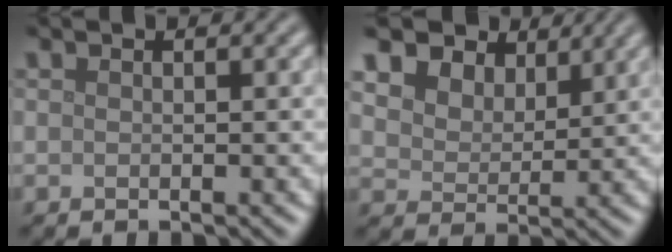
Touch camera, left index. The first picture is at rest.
{"total": 8.6, "force": [5.8, 5.5, 3.4], "torque": [-0.090, 0.010, 0.101]}